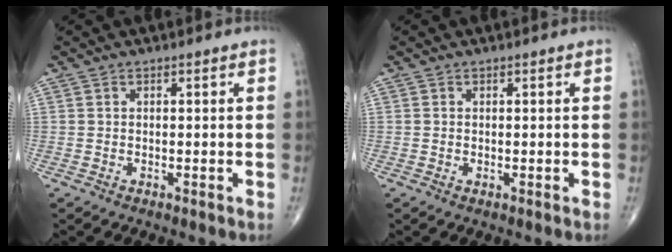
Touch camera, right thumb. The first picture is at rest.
{"total": 0.0}